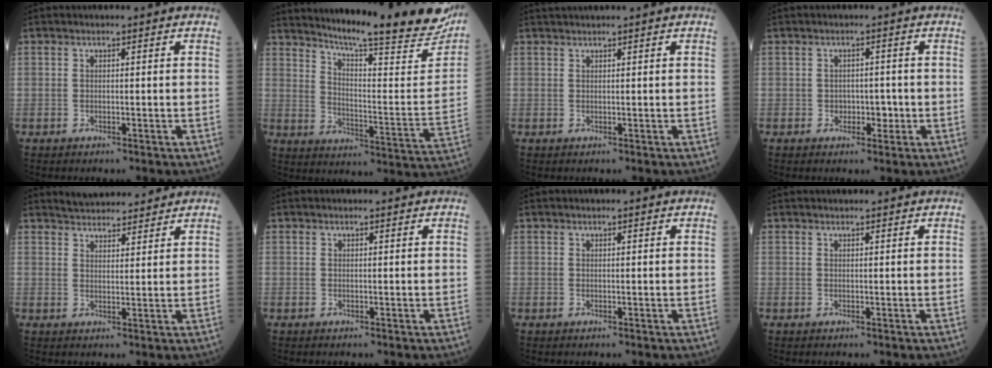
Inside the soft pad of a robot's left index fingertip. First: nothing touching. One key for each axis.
{"total": 28.1, "fx": 24.4, "fy": 1.6, "fz": 13.8, "tx": -0.217, "ty": -0.093, "tz": 0.312}
{"total": 3.1, "fx": 2.8, "fy": -0.6, "fz": 1.2, "tx": -0.010, "ty": 0.025, "tz": 0.050}
{"total": 2.0, "fx": -0.4, "fy": 1.5, "fz": 1.1, "tx": -0.011, "ty": 0.003, "tz": -0.005}
{"total": 8.6, "fx": 8.2, "fy": 1.5, "fz": 2.1, "tx": -0.034, "ty": 0.015, "tz": 0.119}
{"total": 1.0, "fx": 1.0, "fy": 0.1, "fz": 0.1, "tx": -0.007, "ty": 0.003, "tz": 0.015}
{"total": 1.3, "fx": 1.2, "fy": 0.1, "fz": 0.5, "tx": -0.008, "ty": 0.011, "tz": 0.018}
{"total": 2.8, "fx": 2.7, "fy": 0.1, "fz": 0.7, "tx": -0.007, "ty": 0.019, "tz": 0.035}